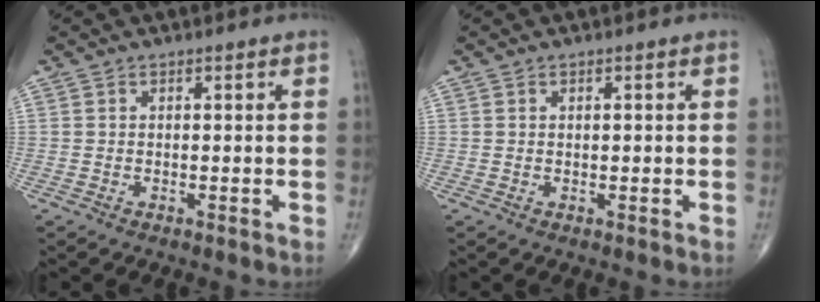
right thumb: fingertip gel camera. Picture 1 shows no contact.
{"total": 0.6, "force": [0.2, 0.3, 0.5], "torque": [-0.008, -0.001, 0.003]}